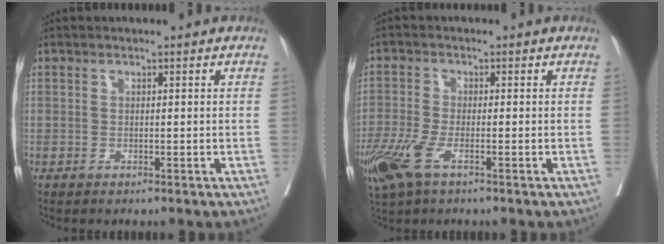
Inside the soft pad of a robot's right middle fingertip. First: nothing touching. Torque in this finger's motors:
{"motor_torque": [1.21, -0.63, 0.24, 0.08]}